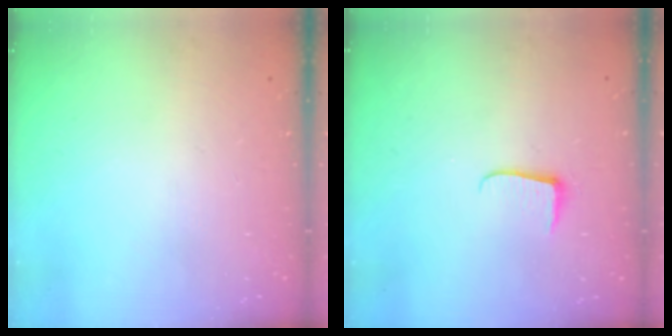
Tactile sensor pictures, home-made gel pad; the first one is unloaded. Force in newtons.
{"total": 4.9, "press": 4.8, "slide": 0.6}